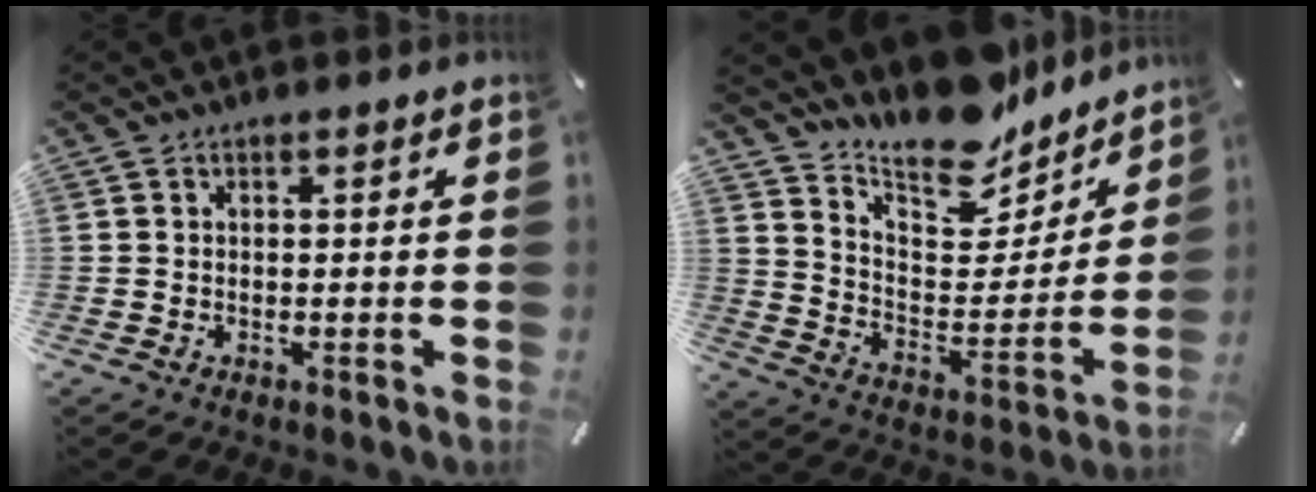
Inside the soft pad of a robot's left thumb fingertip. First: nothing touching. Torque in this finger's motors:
{"motor_torque": [1.58, -1.08, 0.91, -1.86, 0.00]}